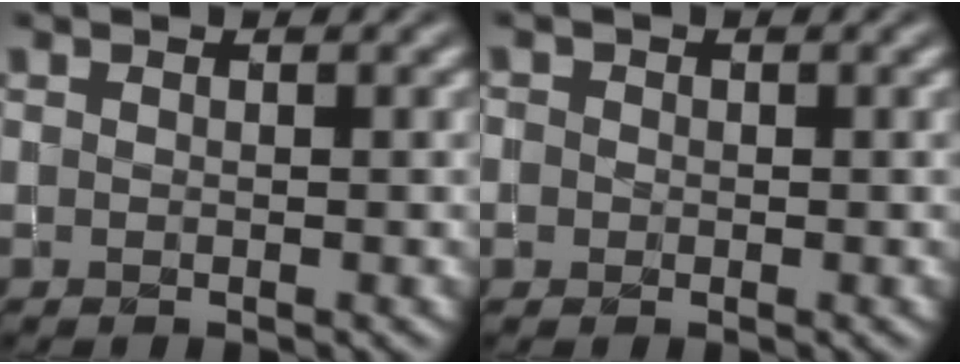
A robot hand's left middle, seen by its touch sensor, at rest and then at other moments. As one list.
[{"total": 1.2, "force": [0.1, 1.2, 0.0], "torque": [0.008, 0.004, -0.005]}]